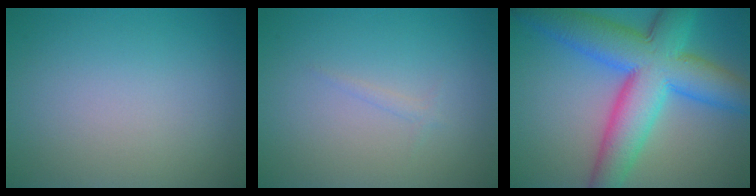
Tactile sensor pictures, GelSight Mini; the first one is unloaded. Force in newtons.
{"total": 0.6, "press": 0.6, "slide": 0.0}
{"total": 11.5, "press": 11.5, "slide": 0.3}